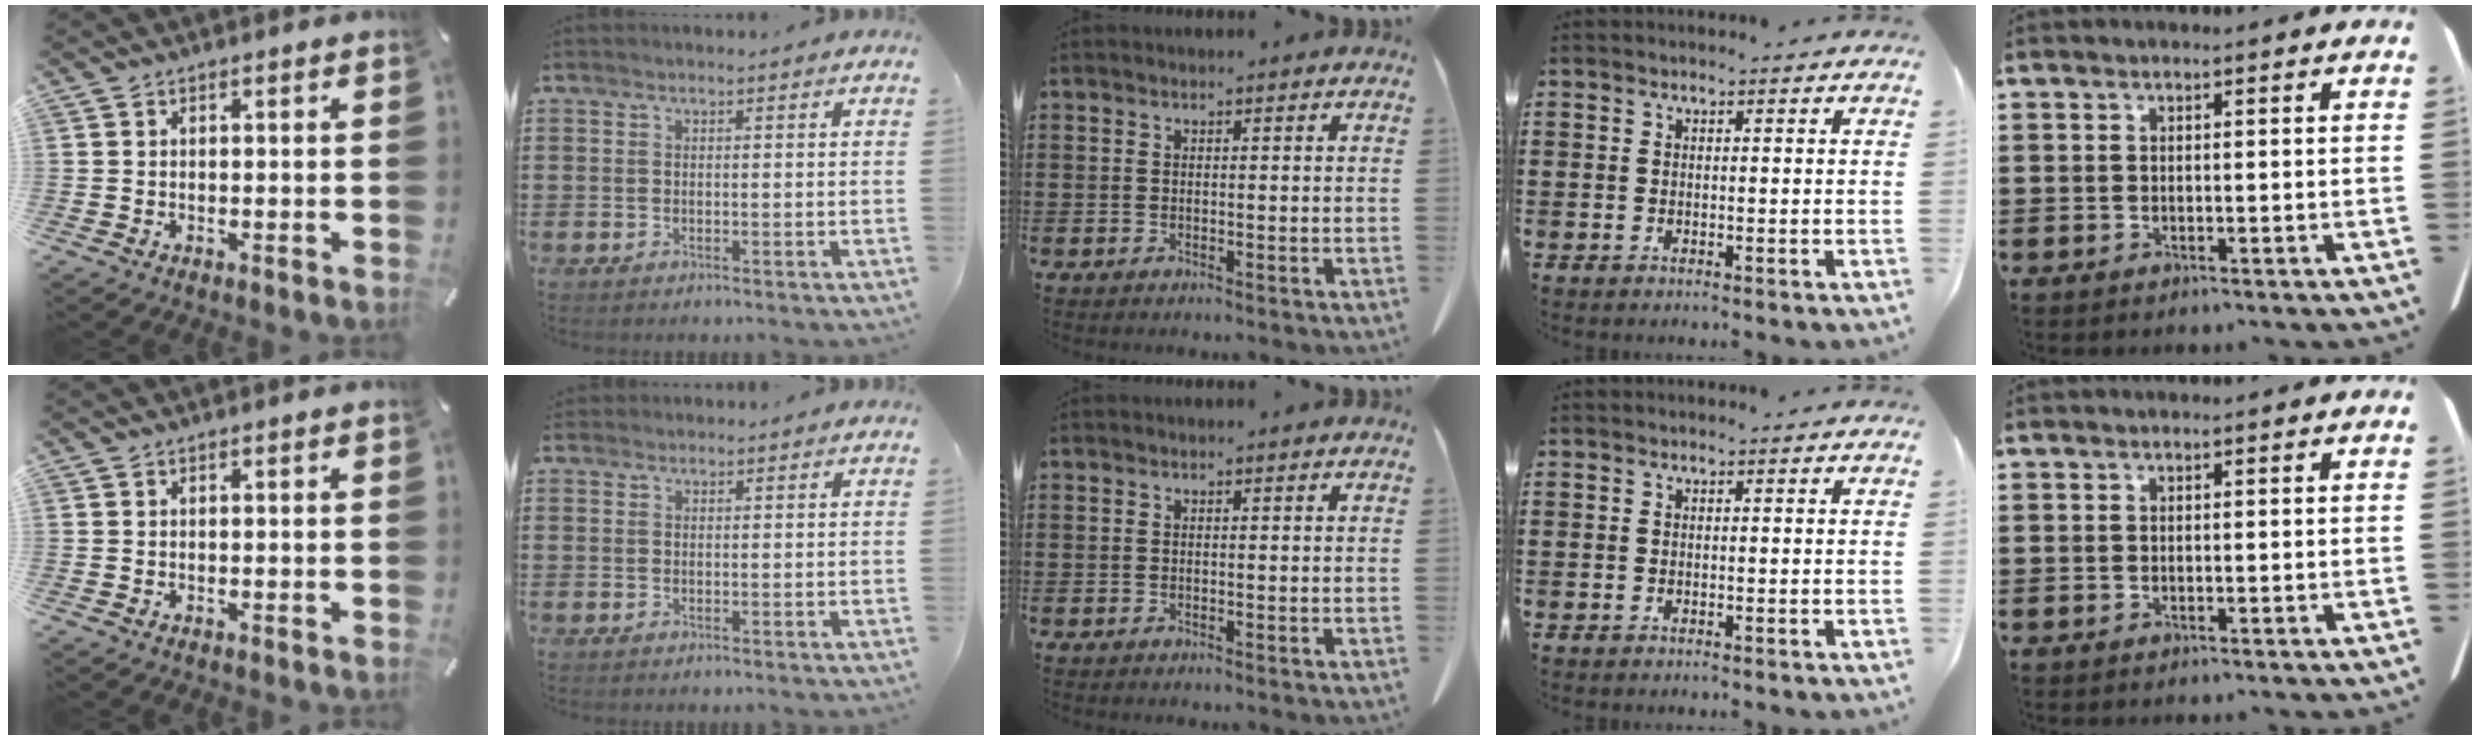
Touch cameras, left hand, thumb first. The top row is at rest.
{"index": {"total": 0.7, "force": [0.7, 0.3, 0.1], "torque": [-0.004, 0.000, 0.014]}}